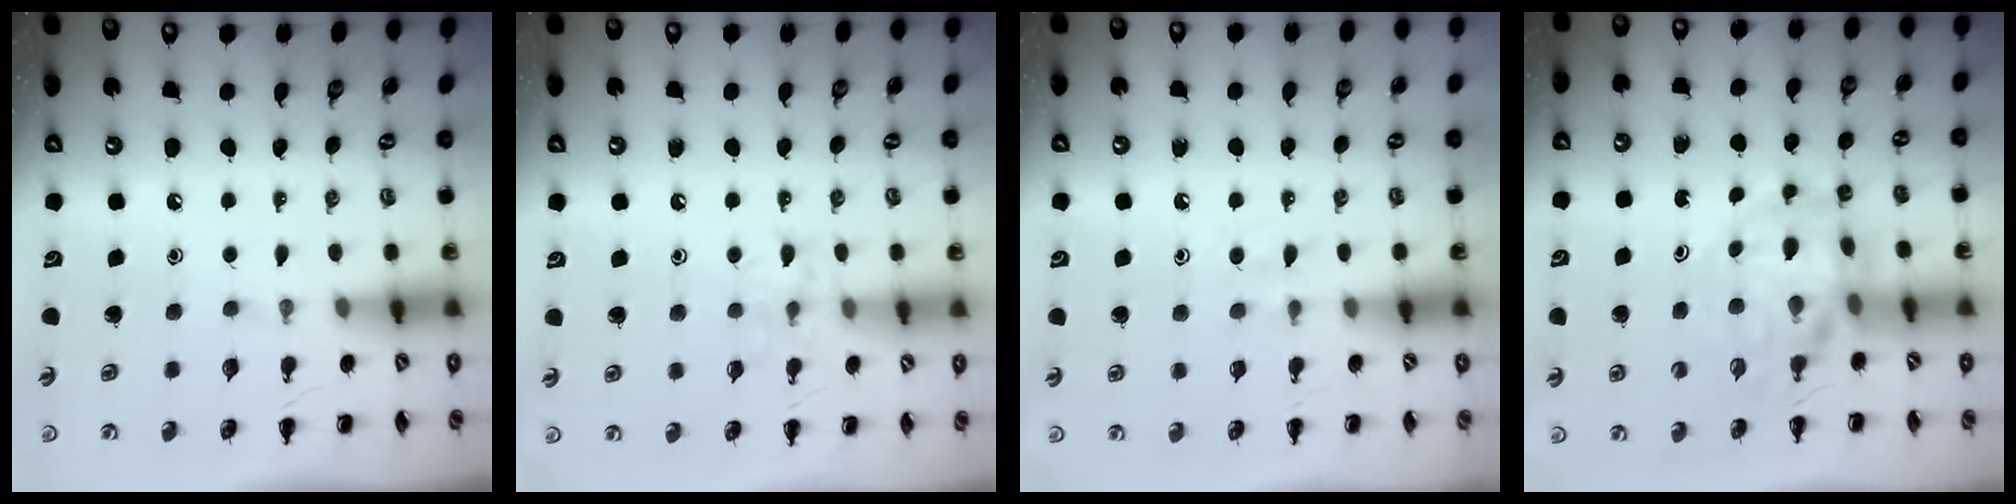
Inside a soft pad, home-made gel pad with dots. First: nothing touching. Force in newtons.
{"total": 7.0, "press": 6.9, "slide": 1.1}
{"total": 3.5, "press": 3.1, "slide": 1.6}
{"total": 10.0, "press": 9.5, "slide": 3.2}